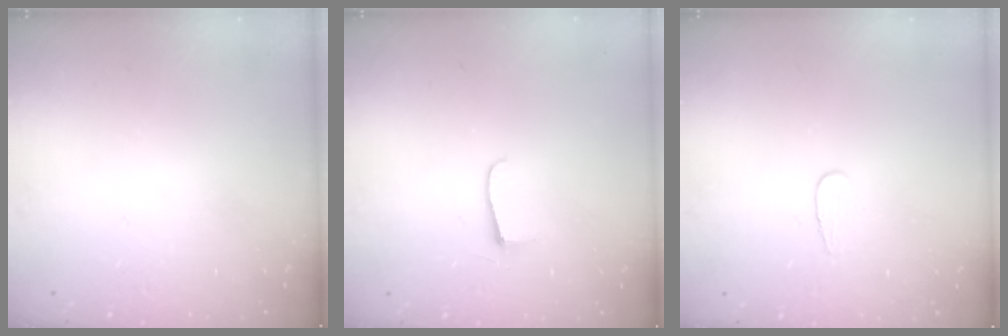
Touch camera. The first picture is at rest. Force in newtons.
{"total": 5.1, "press": 5.0, "slide": 0.6}
{"total": 3.7, "press": 3.7, "slide": 0.3}